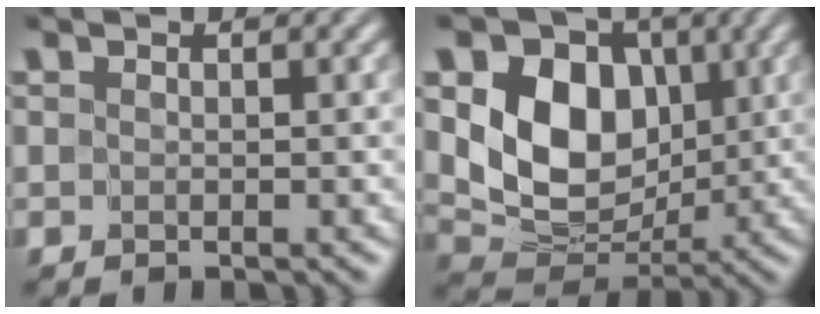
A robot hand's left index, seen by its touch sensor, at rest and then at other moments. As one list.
[{"total": 8.5, "force": [1.2, 6.5, 5.3], "torque": [-0.103, -0.015, 0.024]}]